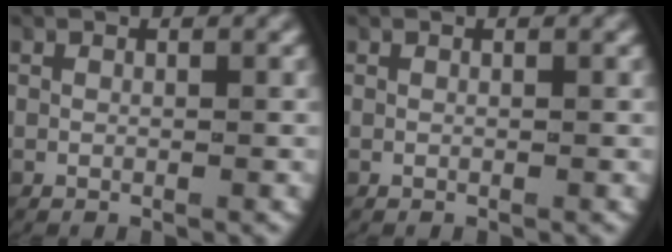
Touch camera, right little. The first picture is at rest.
{"total": 0.0}